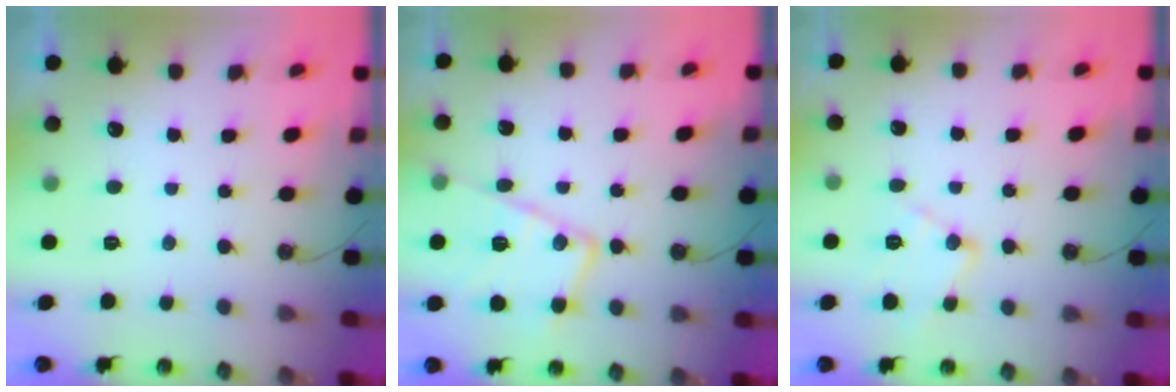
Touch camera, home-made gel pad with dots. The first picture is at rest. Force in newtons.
{"total": 16.9, "press": 16.9, "slide": 1.4}
{"total": 11.9, "press": 11.9, "slide": 0.8}